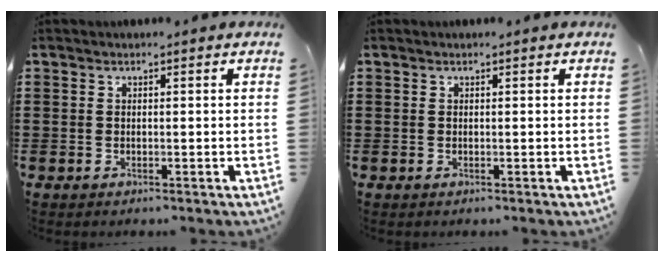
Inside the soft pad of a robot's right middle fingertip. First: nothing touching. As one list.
[{"total": 0.0}]